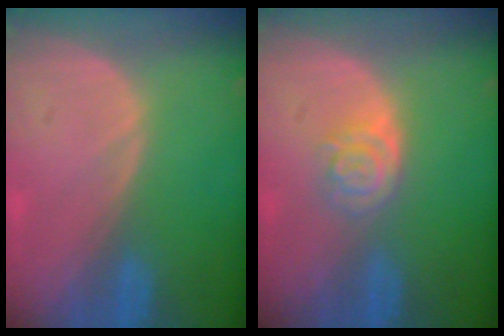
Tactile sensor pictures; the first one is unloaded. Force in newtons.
{"total": 4.1, "press": 3.6, "slide": 1.9}